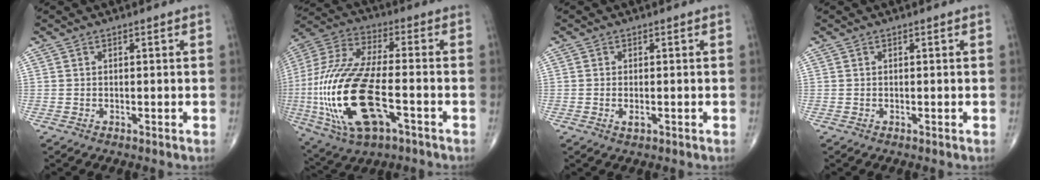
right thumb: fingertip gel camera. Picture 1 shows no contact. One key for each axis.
{"total": 25.9, "fx": -6.6, "fy": 11.0, "fz": 22.5, "tx": -0.540, "ty": 0.001, "tz": -0.107}
{"total": 1.4, "fx": -0.4, "fy": 0.6, "fz": 1.1, "tx": -0.023, "ty": -0.003, "tz": -0.008}
{"total": 0.0}